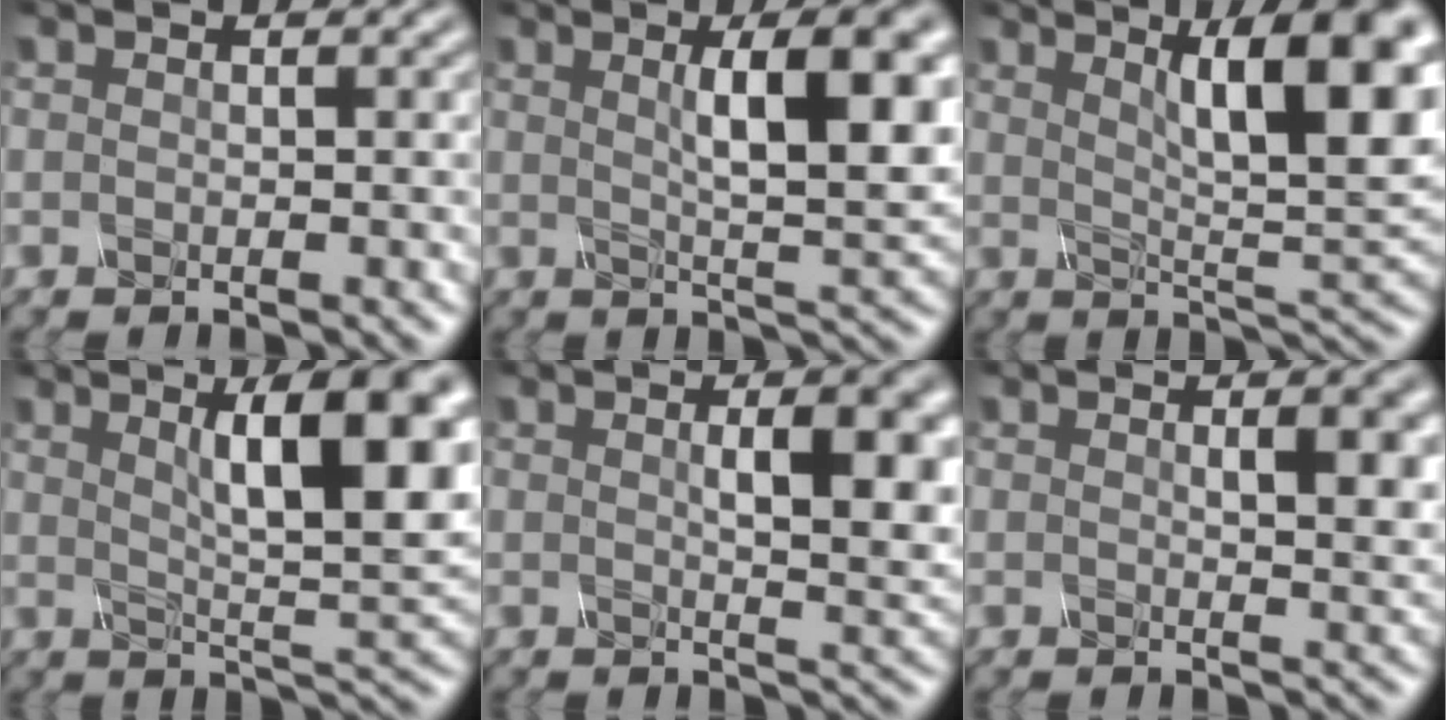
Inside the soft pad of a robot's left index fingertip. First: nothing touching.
{"total": 8.2, "force": [1.8, 1.7, 7.8], "torque": [-0.092, 0.014, 0.042]}
{"total": 11.7, "force": [3.9, 3.1, 10.5], "torque": [-0.116, 0.017, 0.069]}
{"total": 10.8, "force": [3.1, 2.6, 10.0], "torque": [-0.114, 0.013, 0.058]}
{"total": 6.3, "force": [1.1, 1.7, 6.0], "torque": [-0.055, 0.016, 0.026]}
{"total": 3.4, "force": [0.7, 0.8, 3.3], "torque": [-0.031, 0.013, 0.019]}